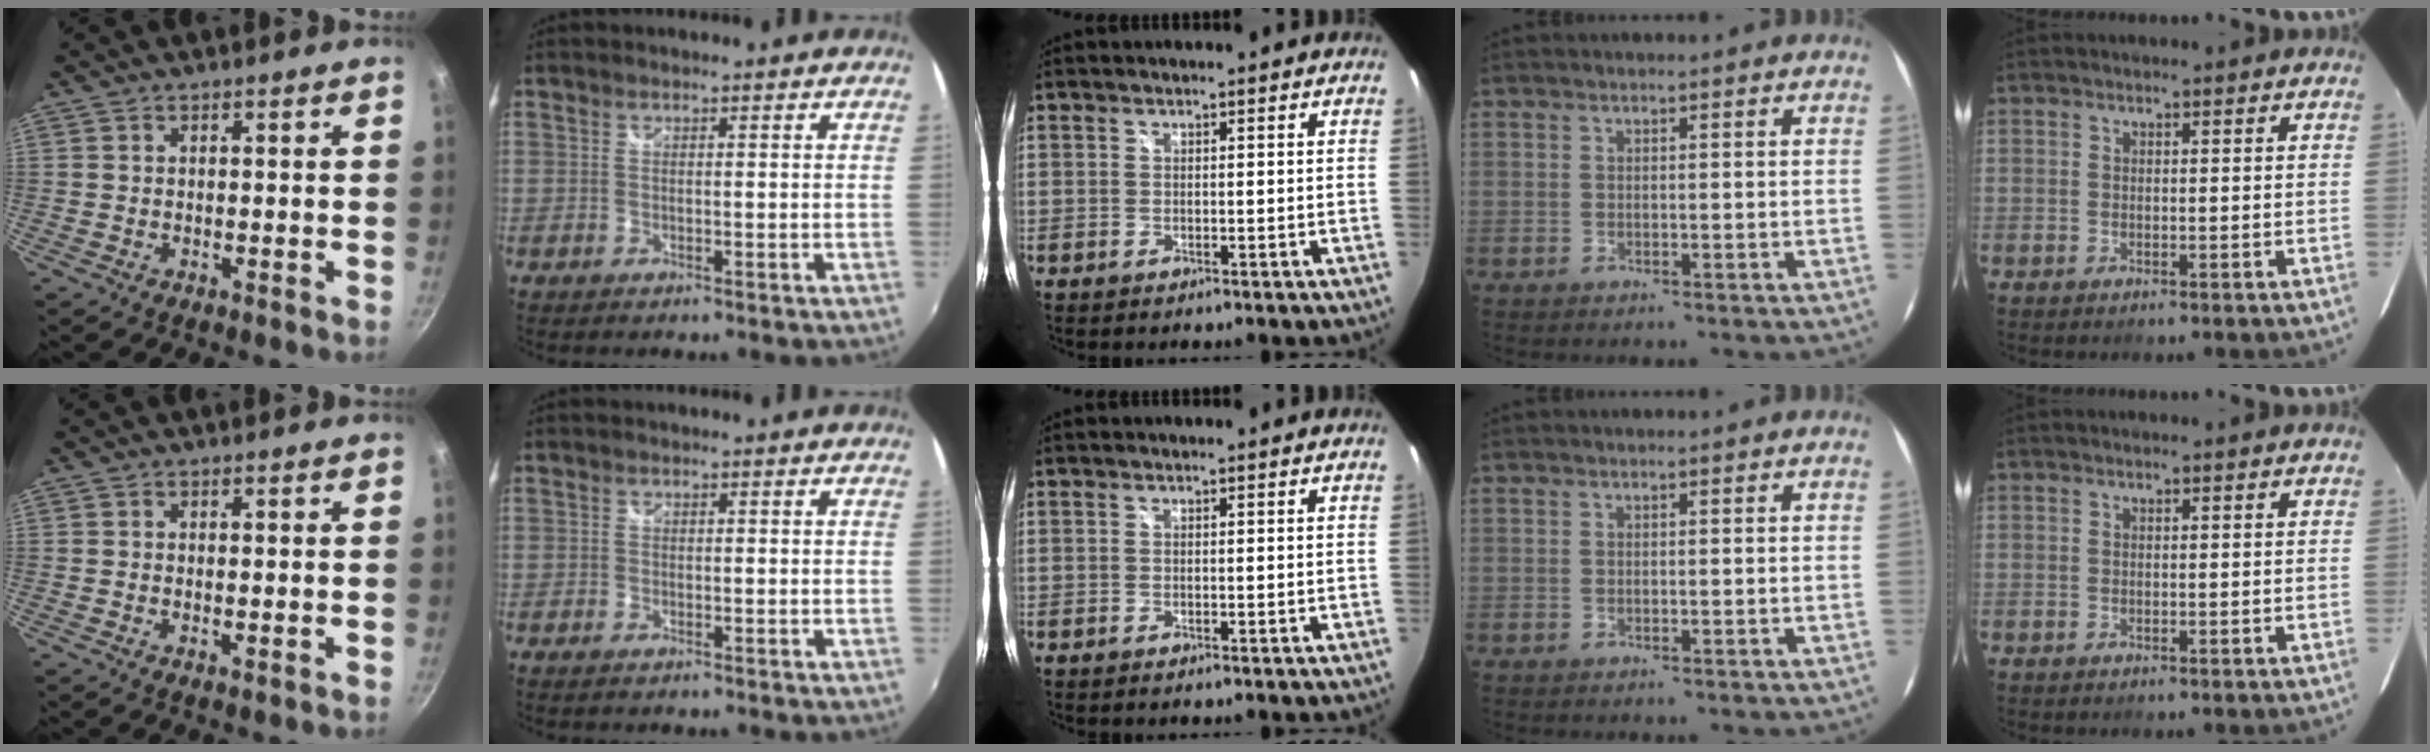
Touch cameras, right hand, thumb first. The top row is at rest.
{"thumb": {"total": 0.8, "force": [-0.1, 0.2, 0.7], "torque": [-0.014, -0.003, -0.002]}, "index": {"total": 0.9, "force": [-0.8, 0.3, 0.2], "torque": [-0.006, -0.005, -0.018]}}